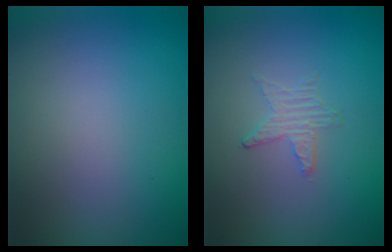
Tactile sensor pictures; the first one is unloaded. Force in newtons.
{"total": 0.5, "press": 0.5, "slide": 0.1}